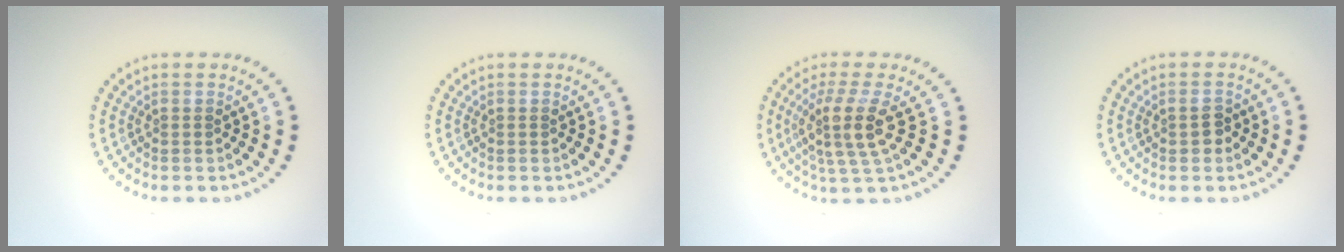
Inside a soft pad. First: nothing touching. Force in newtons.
{"total": 0.0}
{"total": 4.0, "press": 3.1, "slide": 2.5}
{"total": 1.4, "press": 1.4, "slide": 0.1}